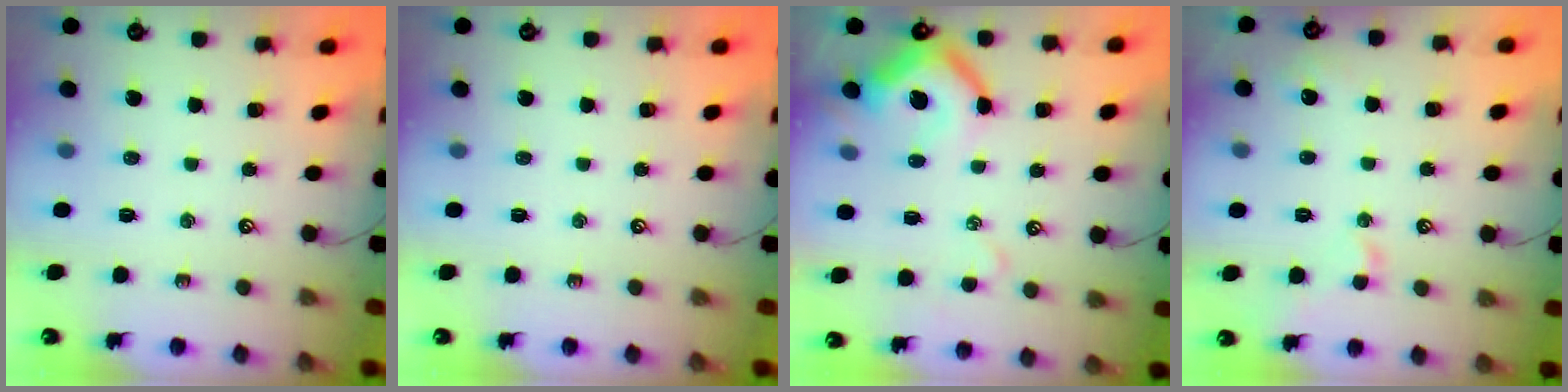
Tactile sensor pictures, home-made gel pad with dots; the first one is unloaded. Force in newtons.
{"total": 0.0}
{"total": 8.4, "press": 8.2, "slide": 1.6}
{"total": 0.9, "press": 0.7, "slide": 0.5}